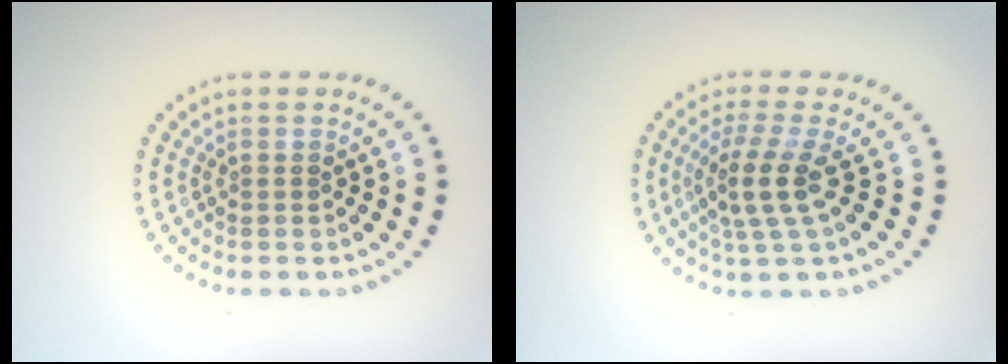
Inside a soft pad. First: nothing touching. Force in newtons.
{"total": 3.5, "press": 2.6, "slide": 2.3}